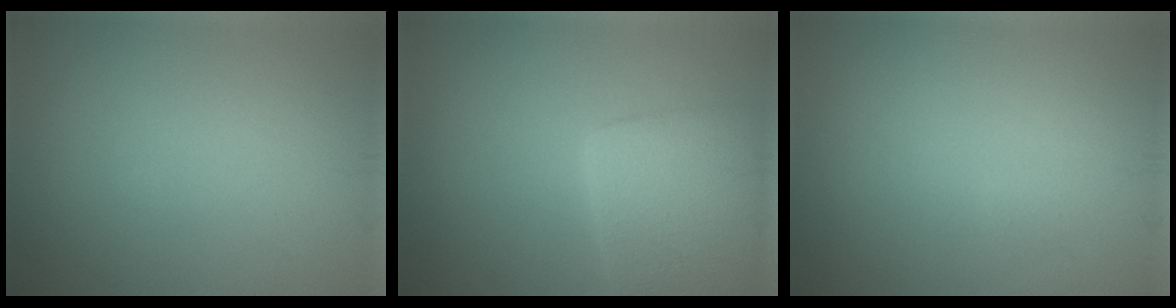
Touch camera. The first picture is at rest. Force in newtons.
{"total": 6.0, "press": 5.9, "slide": 0.6}
{"total": 0.5, "press": 0.5, "slide": 0.1}